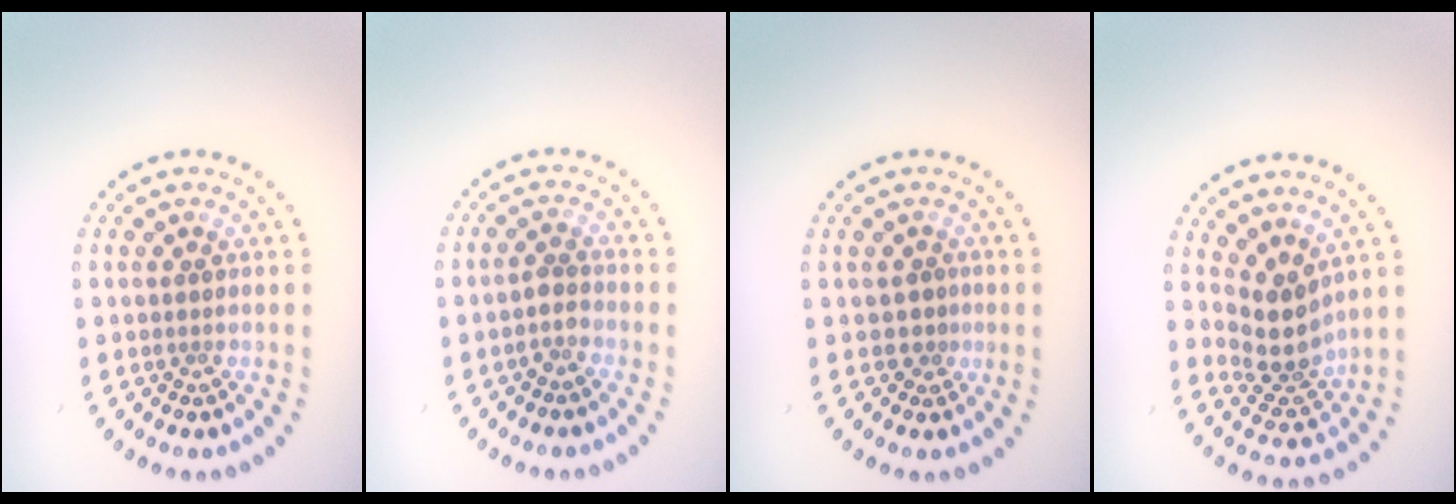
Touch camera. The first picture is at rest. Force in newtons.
{"total": 1.4, "press": 1.2, "slide": 0.7}
{"total": 0.9, "press": 0.6, "slide": 0.7}
{"total": 4.0, "press": 3.1, "slide": 2.6}